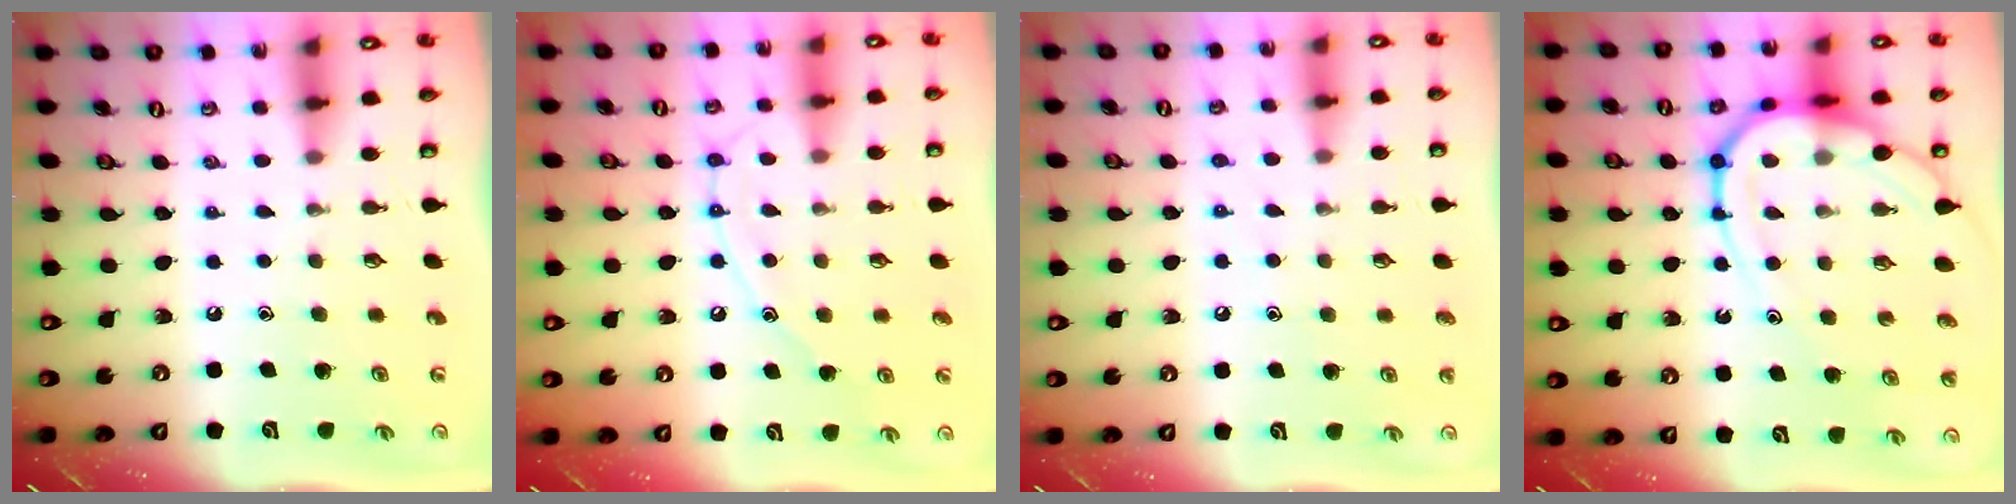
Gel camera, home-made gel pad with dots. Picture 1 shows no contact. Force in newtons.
{"total": 10.9, "press": 10.9, "slide": 1.0}
{"total": 6.2, "press": 6.2, "slide": 0.6}
{"total": 13.8, "press": 13.7, "slide": 1.3}